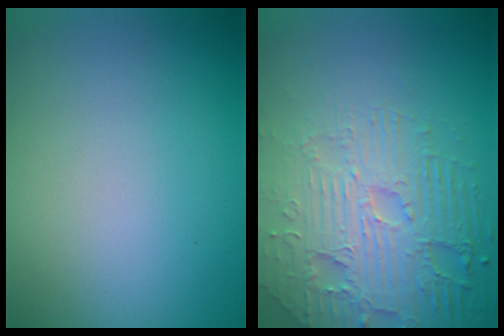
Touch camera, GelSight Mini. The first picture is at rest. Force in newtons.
{"total": 7.2, "press": 5.4, "slide": 4.7}